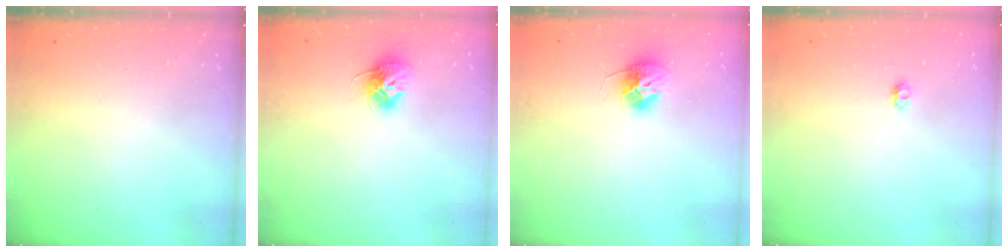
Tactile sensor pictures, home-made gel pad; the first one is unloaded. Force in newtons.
{"total": 9.8, "press": 9.8, "slide": 0.3}
{"total": 10.7, "press": 10.7, "slide": 0.7}
{"total": 2.9, "press": 2.9, "slide": 0.4}